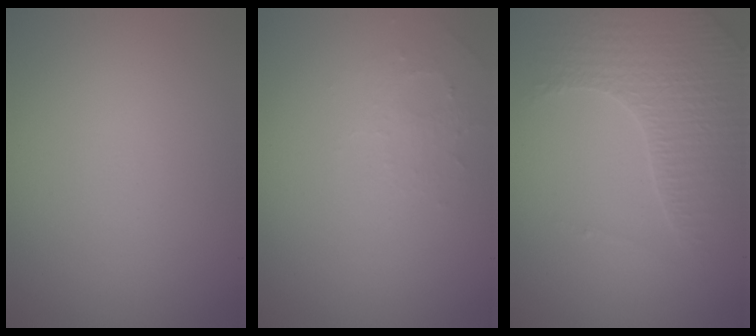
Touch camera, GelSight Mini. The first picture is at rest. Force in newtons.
{"total": 1.6, "press": 1.5, "slide": 0.4}
{"total": 4.2, "press": 3.4, "slide": 2.5}